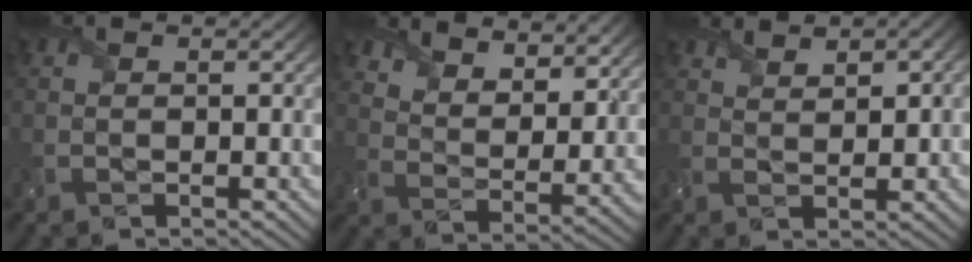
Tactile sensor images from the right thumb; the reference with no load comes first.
{"total": 8.6, "force": [7.2, 3.4, 3.3], "torque": [-0.079, -0.011, 0.130]}
{"total": 3.3, "force": [2.2, 1.4, 2.0], "torque": [-0.031, 0.003, 0.050]}